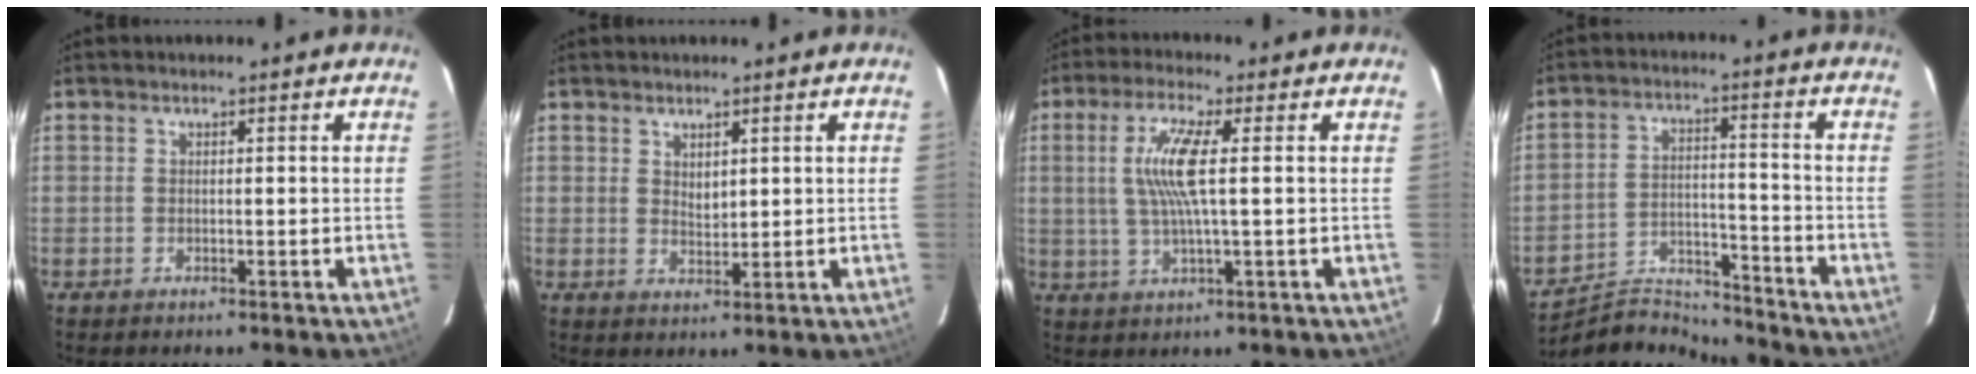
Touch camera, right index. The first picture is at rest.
{"total": 2.3, "force": [1.3, 1.3, 1.4], "torque": [-0.021, -0.001, 0.025]}
{"total": 8.3, "force": [1.2, 0.7, 8.2], "torque": [-0.163, 0.002, 0.025]}
{"total": 10.6, "force": [-10.4, 2.0, -0.3], "torque": [-0.016, 0.025, -0.177]}